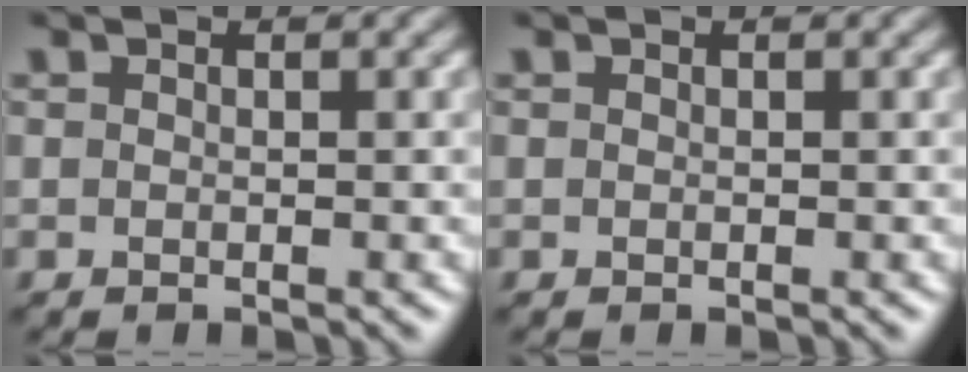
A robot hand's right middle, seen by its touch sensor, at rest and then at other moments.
{"total": 0.0}